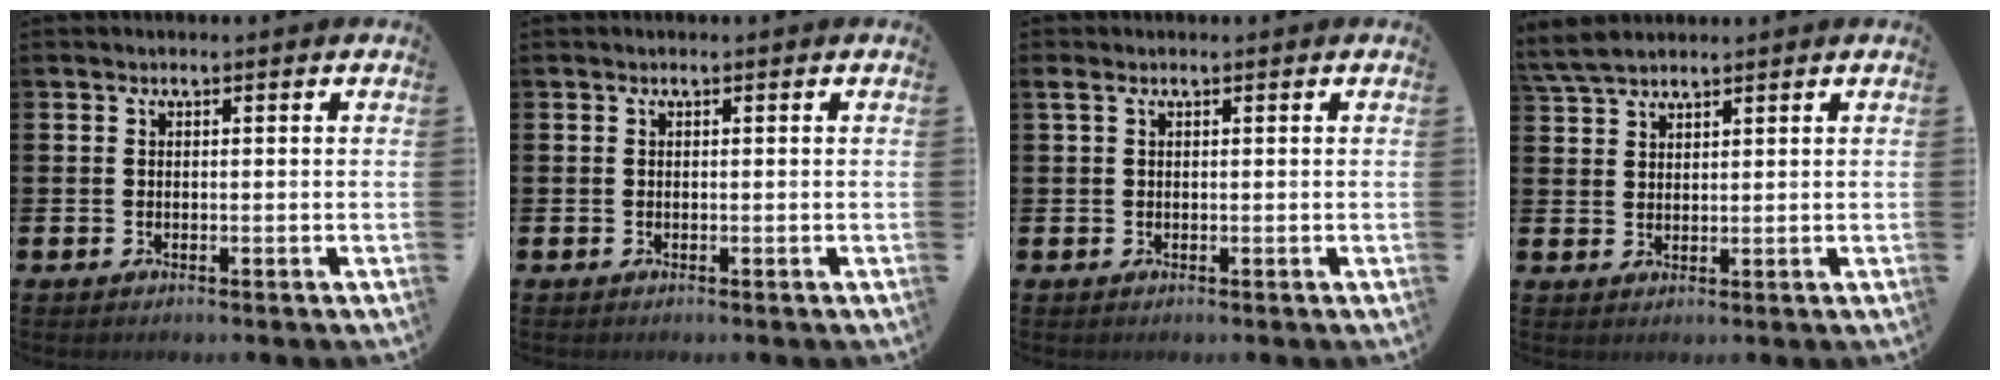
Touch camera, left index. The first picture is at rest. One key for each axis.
{"total": 0.0}
{"total": 0.8, "fx": 0.4, "fy": 0.3, "fz": 0.6, "tx": -0.007, "ty": 0.003, "tz": 0.004}
{"total": 4.0, "fx": 3.8, "fy": 0.9, "fz": 1.2, "tx": -0.026, "ty": -0.009, "tz": 0.069}